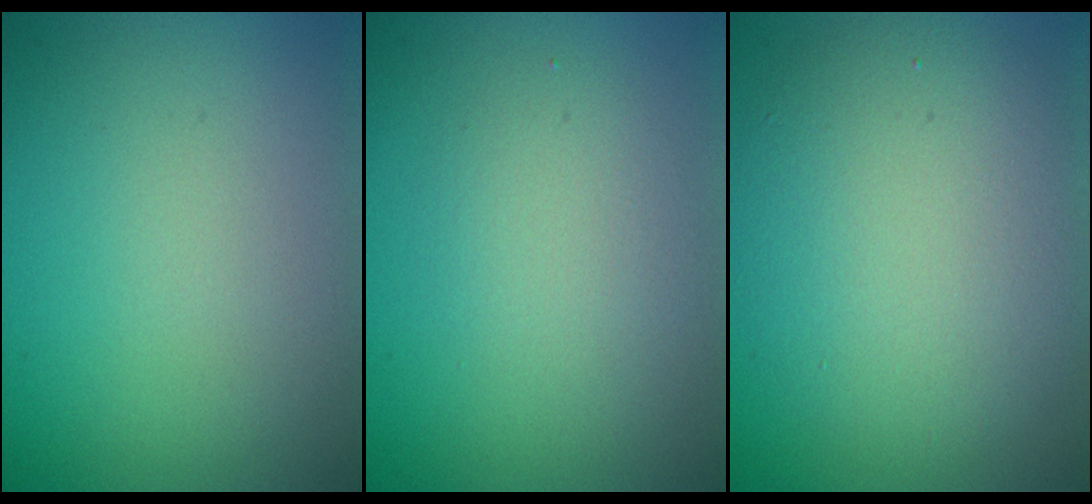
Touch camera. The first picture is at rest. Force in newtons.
{"total": 2.2, "press": 2.2, "slide": 0.1}
{"total": 7.0, "press": 7.0, "slide": 0.6}